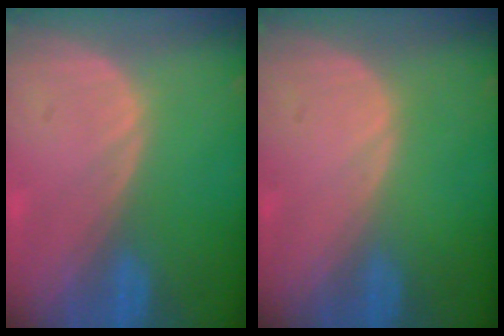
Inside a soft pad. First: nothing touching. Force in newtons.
{"total": 0.0}